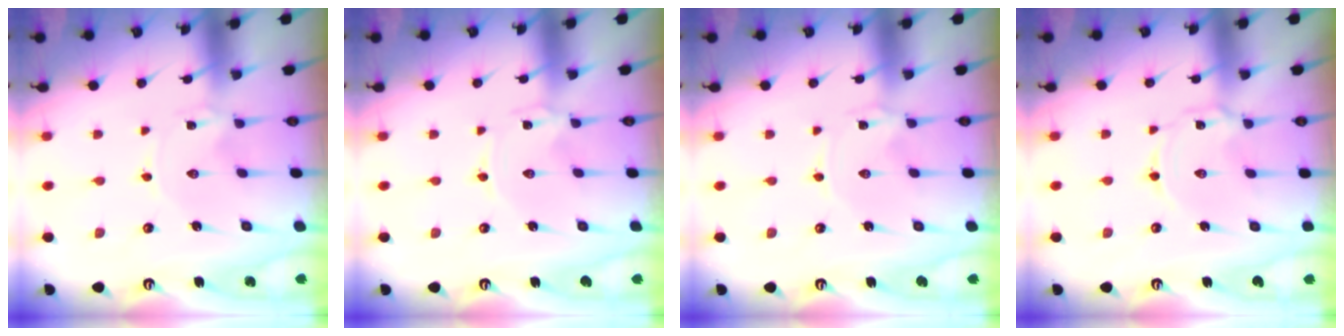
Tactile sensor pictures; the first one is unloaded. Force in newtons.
{"total": 0.0}
{"total": 0.0}
{"total": 2.0, "press": 2.0, "slide": 0.2}